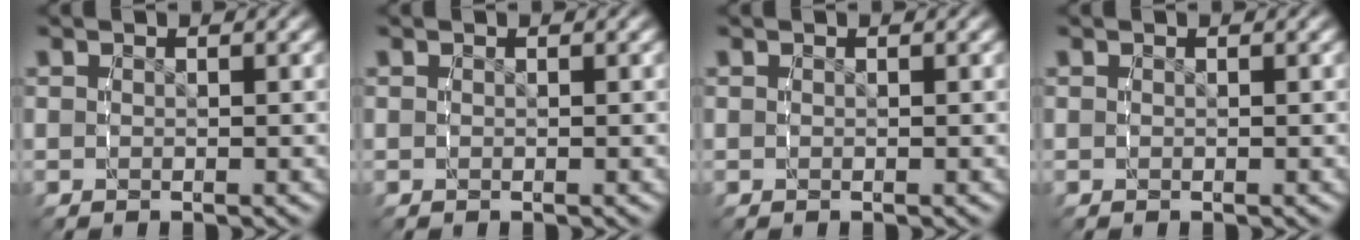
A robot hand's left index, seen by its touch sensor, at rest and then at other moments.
{"total": 0.0}
{"total": 0.0}
{"total": 0.0}